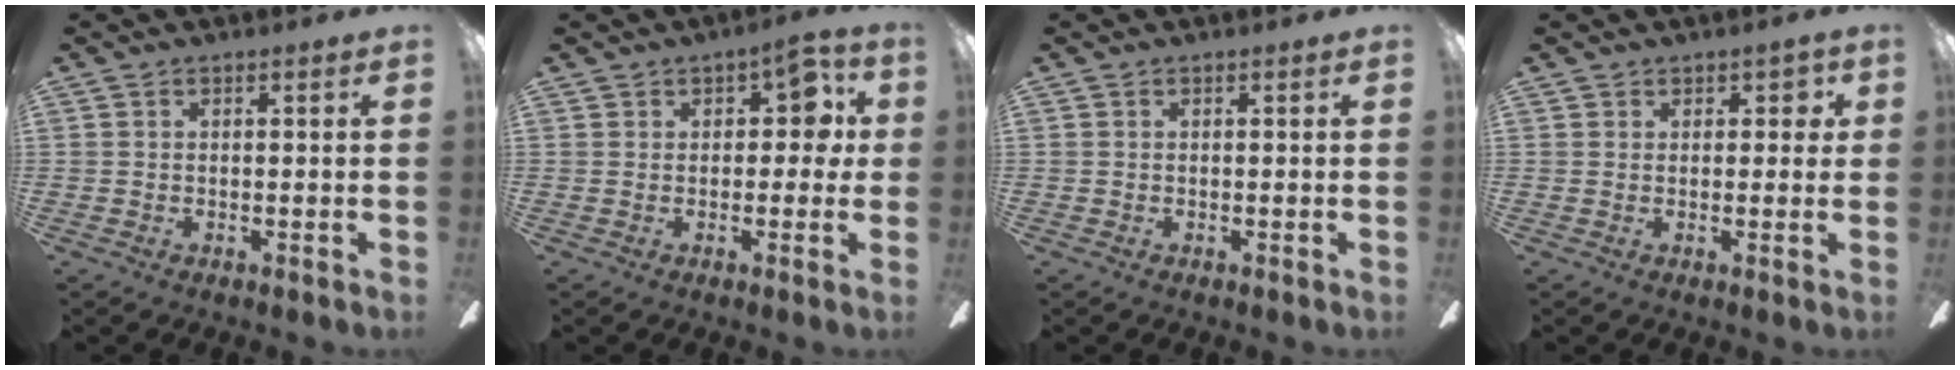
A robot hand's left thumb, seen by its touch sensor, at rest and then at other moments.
{"total": 6.7, "force": [2.5, 4.2, 4.7], "torque": [-0.053, -0.003, 0.040]}
{"total": 0.0}
{"total": 2.5, "force": [1.5, 1.7, 0.9], "torque": [-0.004, 0.002, 0.025]}